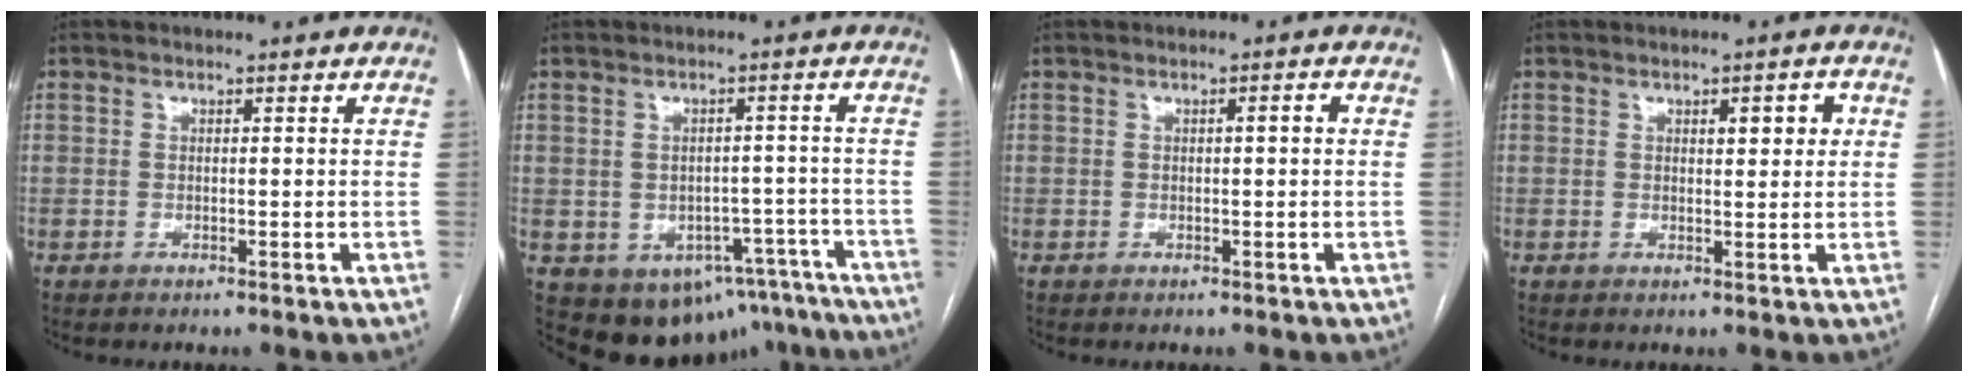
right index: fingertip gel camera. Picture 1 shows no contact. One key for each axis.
{"total": 13.9, "fx": -8.6, "fy": 9.4, "fz": 5.5, "tx": -0.072, "ty": 0.027, "tz": -0.095}
{"total": 1.3, "fx": 0.1, "fy": 0.2, "fz": 1.3, "tx": -0.017, "ty": 0.005, "tz": 0.001}
{"total": 3.1, "fx": 1.0, "fy": 1.0, "fz": 2.7, "tx": -0.035, "ty": 0.005, "tz": 0.015}